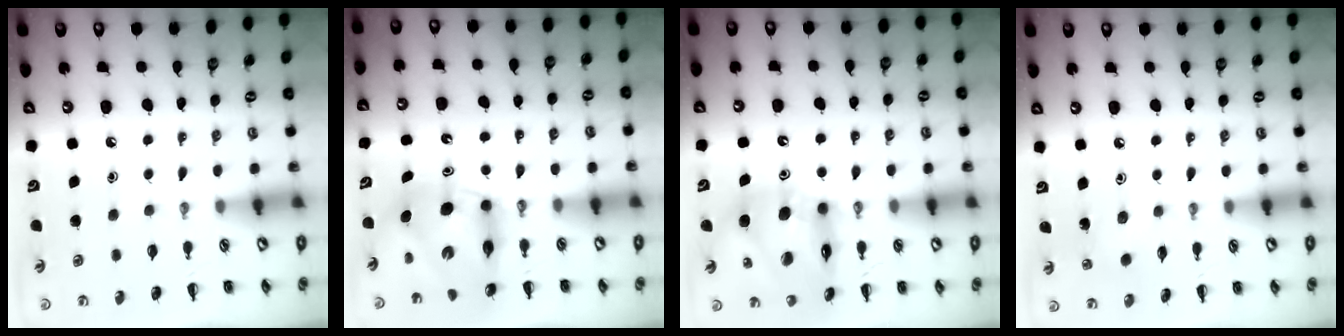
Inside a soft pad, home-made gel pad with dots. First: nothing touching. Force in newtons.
{"total": 8.6, "press": 8.2, "slide": 2.4}
{"total": 14.4, "press": 13.8, "slide": 4.1}
{"total": 2.4, "press": 2.3, "slide": 0.6}